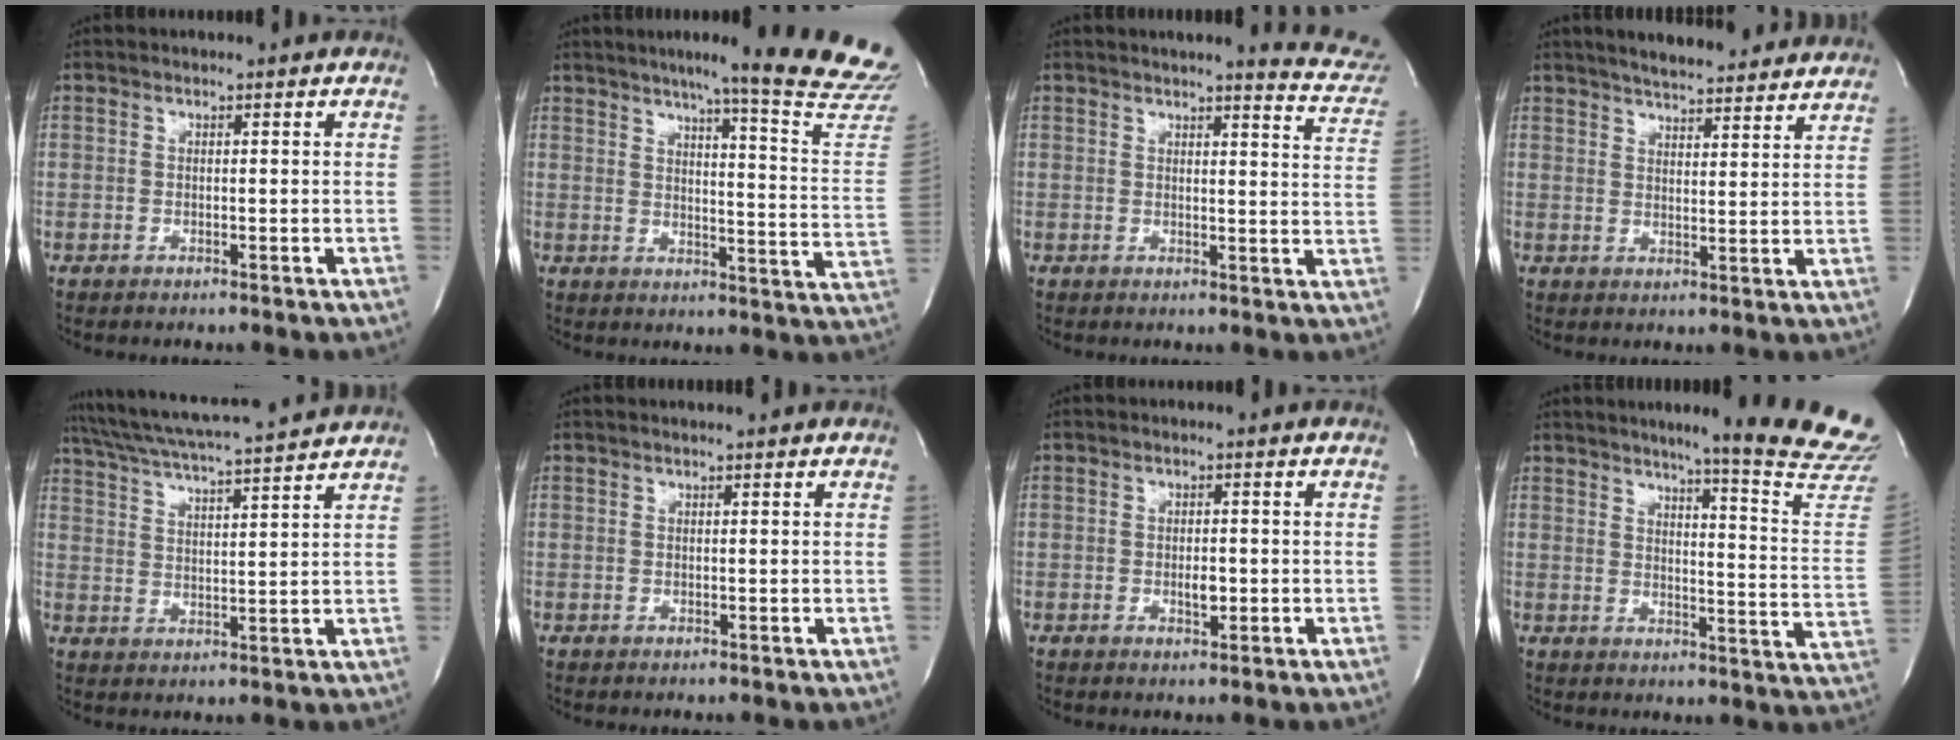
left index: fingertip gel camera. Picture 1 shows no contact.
{"total": 22.1, "force": [19.0, -1.1, 11.3], "torque": [-0.151, -0.097, 0.221]}
{"total": 8.7, "force": [8.3, 0.5, 2.6], "torque": [-0.019, -0.052, 0.066]}
{"total": 15.9, "force": [14.2, 2.8, 6.4], "torque": [-0.089, 0.015, 0.185]}
{"total": 16.4, "force": [14.9, 0.0, 6.8], "torque": [-0.135, 0.016, 0.223]}
{"total": 2.3, "force": [2.2, -0.1, 0.8], "torque": [-0.012, 0.011, 0.026]}
{"total": 1.8, "force": [-0.5, 0.8, 1.5], "torque": [-0.027, -0.005, -0.006]}
{"total": 19.3, "force": [16.8, -1.2, 9.4], "torque": [-0.120, -0.110, 0.190]}